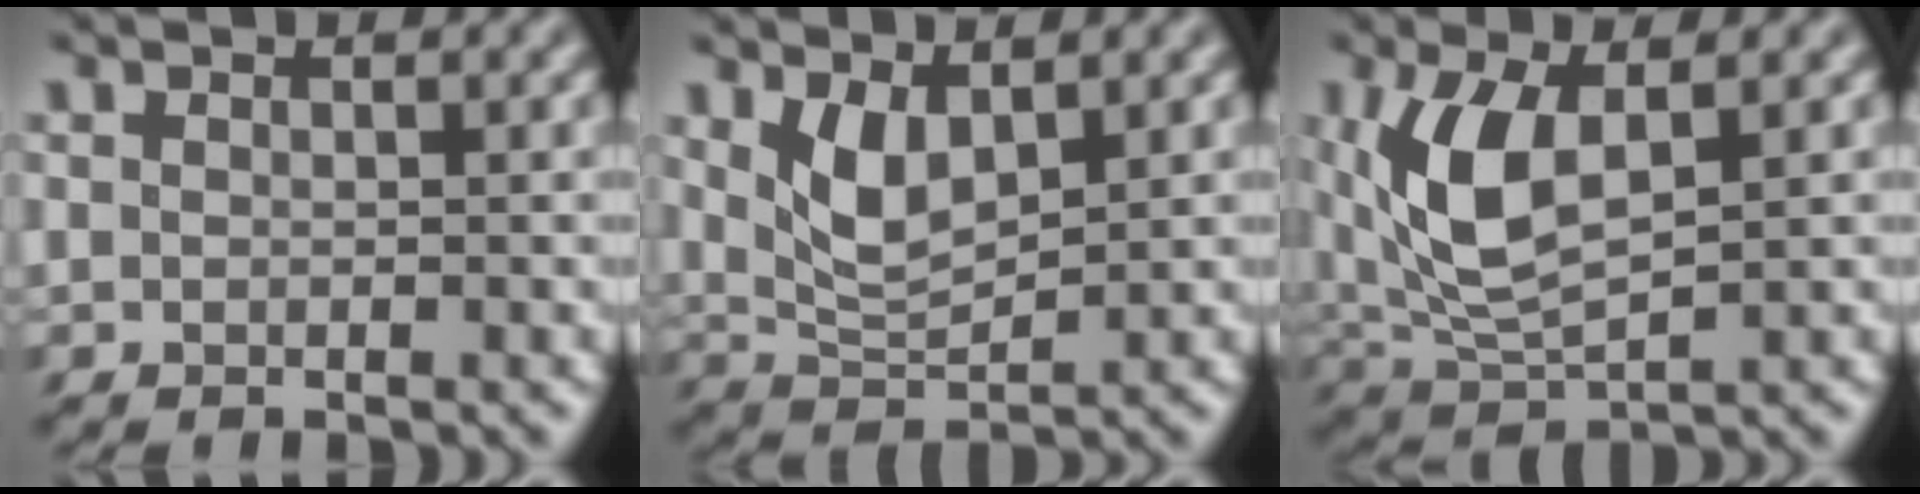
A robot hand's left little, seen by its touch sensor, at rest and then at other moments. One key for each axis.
{"total": 3.3, "fx": 1.3, "fy": 0.9, "fz": 2.9, "tx": -0.059, "ty": -0.005, "tz": 0.026}
{"total": 6.0, "fx": 0.9, "fy": 2.2, "fz": 5.5, "tx": -0.128, "ty": 0.000, "tz": 0.014}